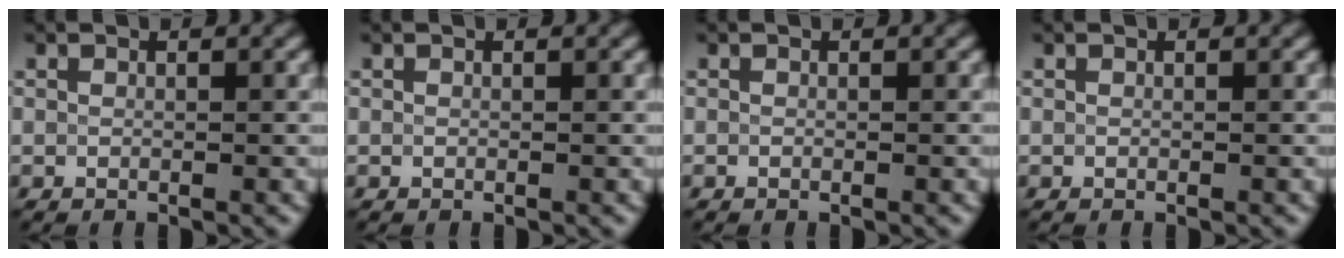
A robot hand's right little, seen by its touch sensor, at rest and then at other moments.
{"total": 0.0}
{"total": 0.0}
{"total": 0.0}